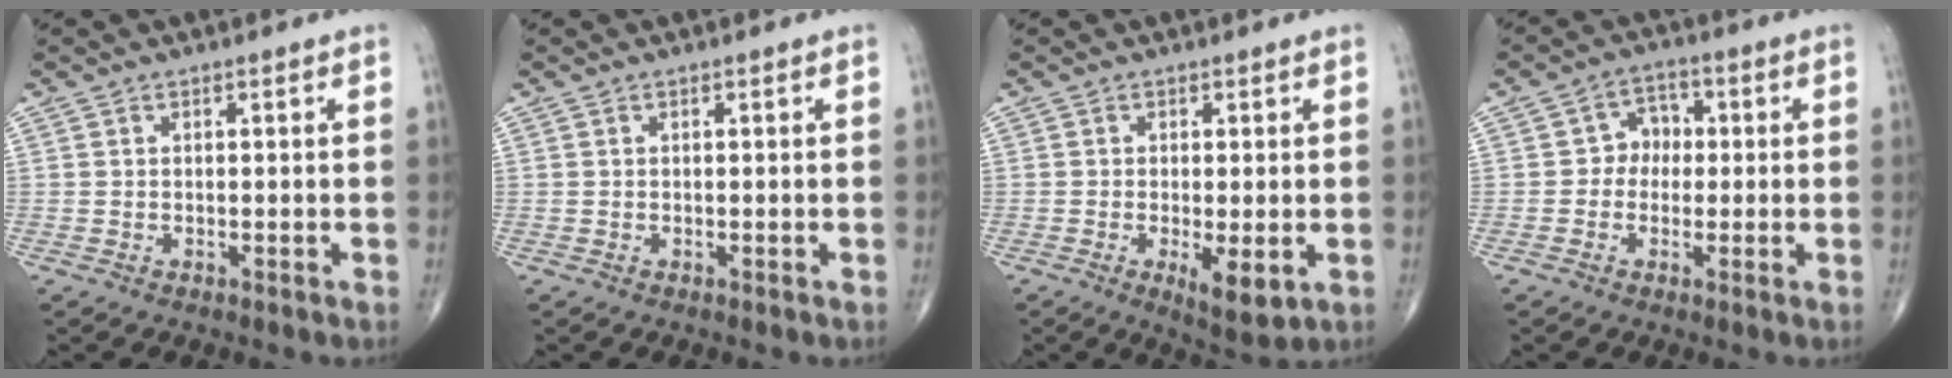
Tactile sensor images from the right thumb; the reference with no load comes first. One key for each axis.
{"total": 0.0}
{"total": 5.9, "fx": -1.5, "fy": 1.9, "fz": 5.3, "tx": -0.084, "ty": -0.018, "tz": -0.020}
{"total": 5.0, "fx": 0.0, "fy": 4.3, "fz": 2.5, "tx": -0.006, "ty": 0.016, "tz": -0.013}